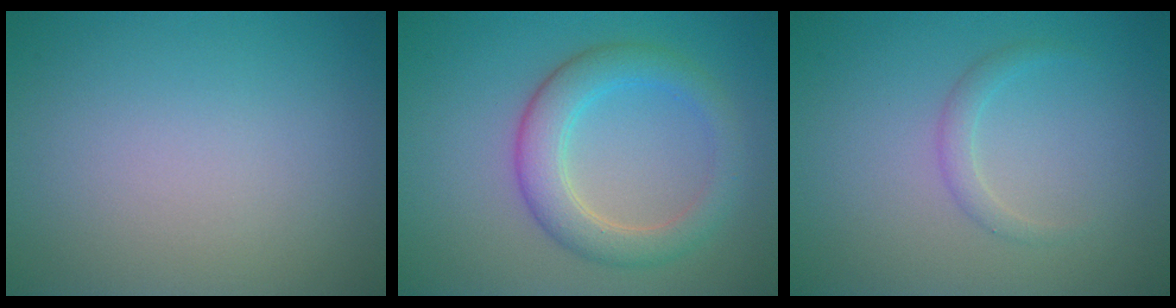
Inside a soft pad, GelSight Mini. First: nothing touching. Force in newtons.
{"total": 4.5, "press": 4.5, "slide": 0.2}
{"total": 1.2, "press": 1.2, "slide": 0.0}